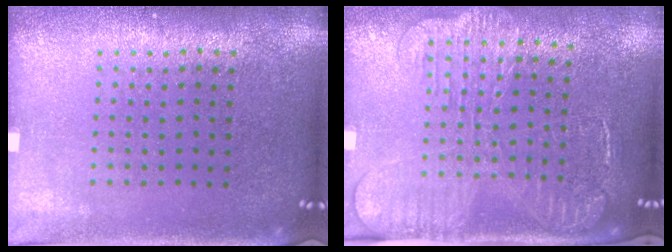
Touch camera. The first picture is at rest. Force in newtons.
{"total": 2.4, "press": 2.0, "slide": 1.4}